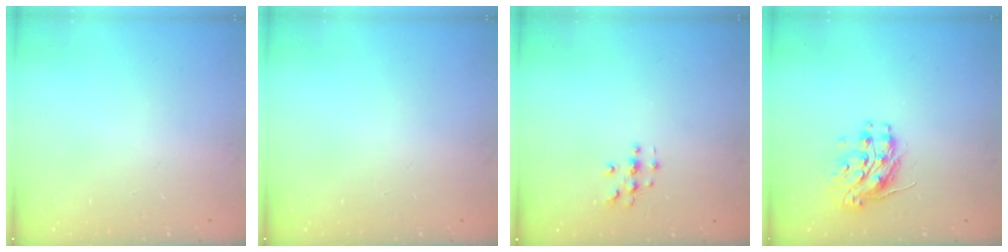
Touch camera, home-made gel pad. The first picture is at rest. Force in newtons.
{"total": 0.0}
{"total": 2.9, "press": 2.9, "slide": 0.3}
{"total": 10.2, "press": 10.2, "slide": 0.8}